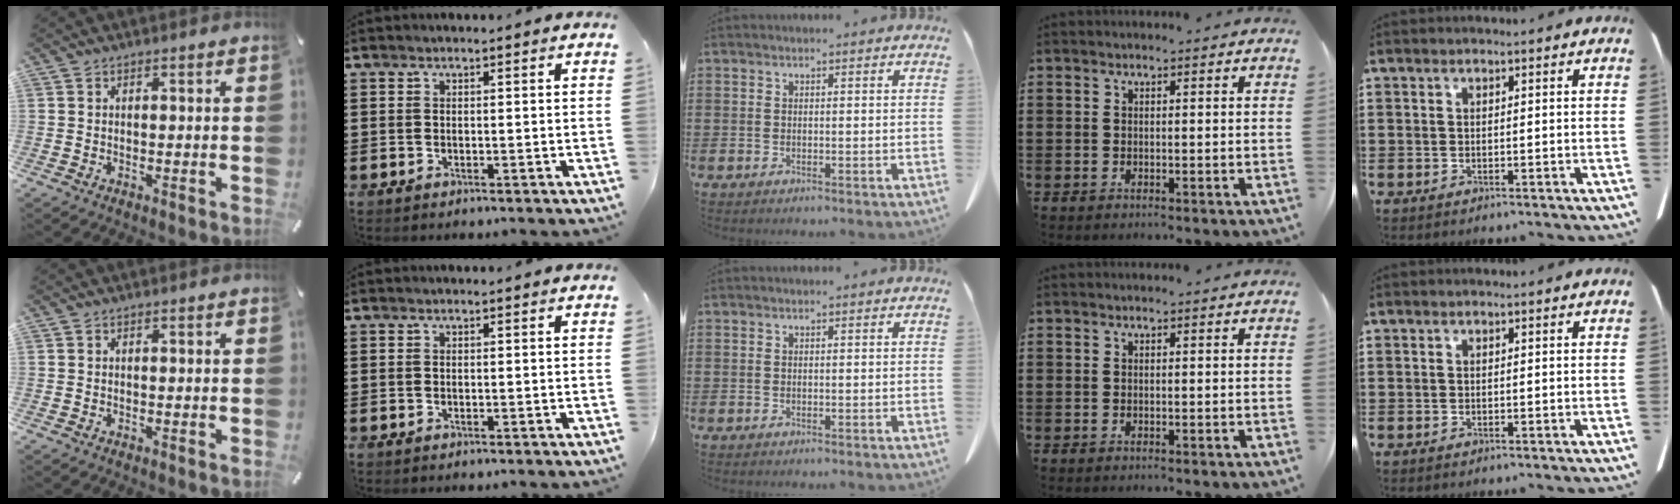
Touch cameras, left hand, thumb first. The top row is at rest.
{}